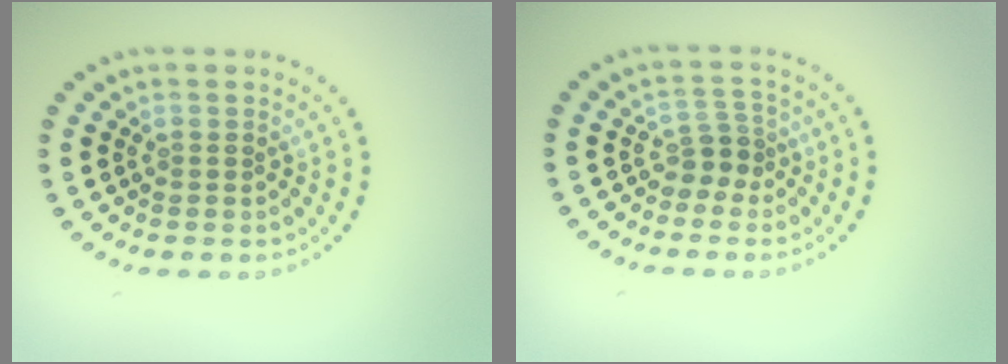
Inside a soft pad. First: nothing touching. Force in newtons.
{"total": 2.0, "press": 1.5, "slide": 1.4}